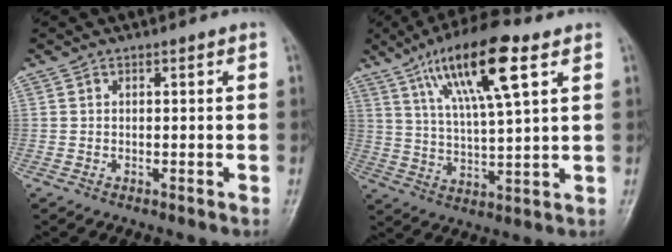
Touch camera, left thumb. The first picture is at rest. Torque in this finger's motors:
{"motor_torque": [0.69, 0.67, 1.73, -1.05, 0.44]}